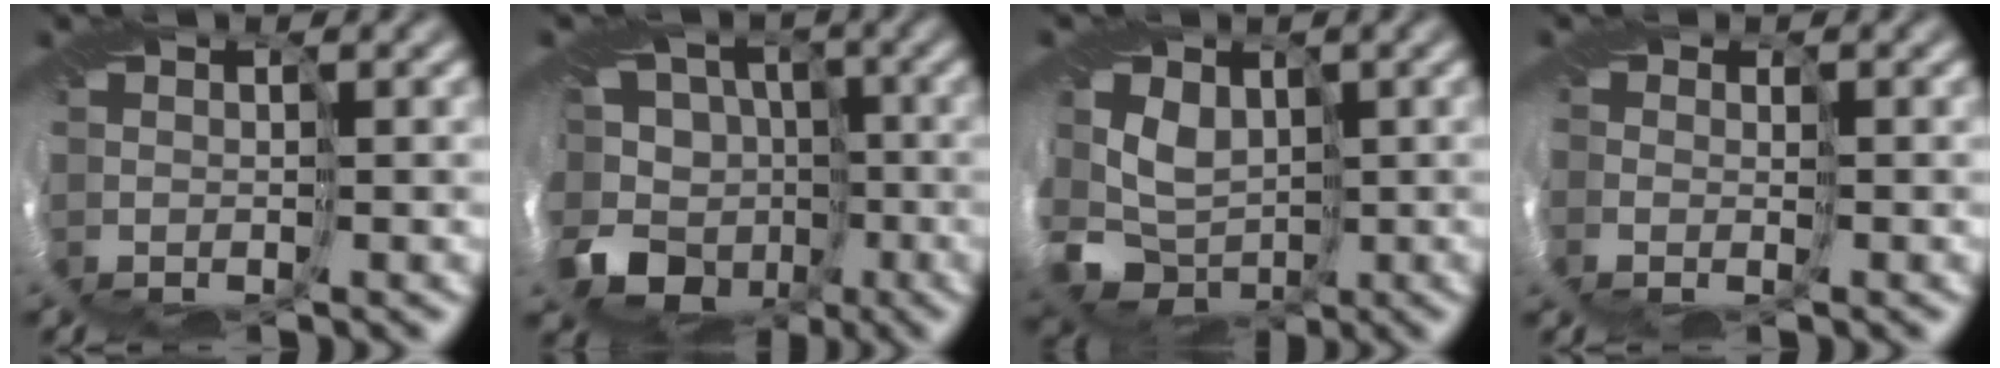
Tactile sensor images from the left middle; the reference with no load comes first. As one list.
[{"total": 10.3, "force": [-5.1, 8.2, 3.8], "torque": [-0.087, 0.003, -0.095]}, {"total": 3.9, "force": [-0.6, 3.6, 1.4], "torque": [-0.031, -0.020, -0.015]}, {"total": 1.4, "force": [-0.9, 1.1, 0.2], "torque": [-0.012, -0.016, -0.020]}]